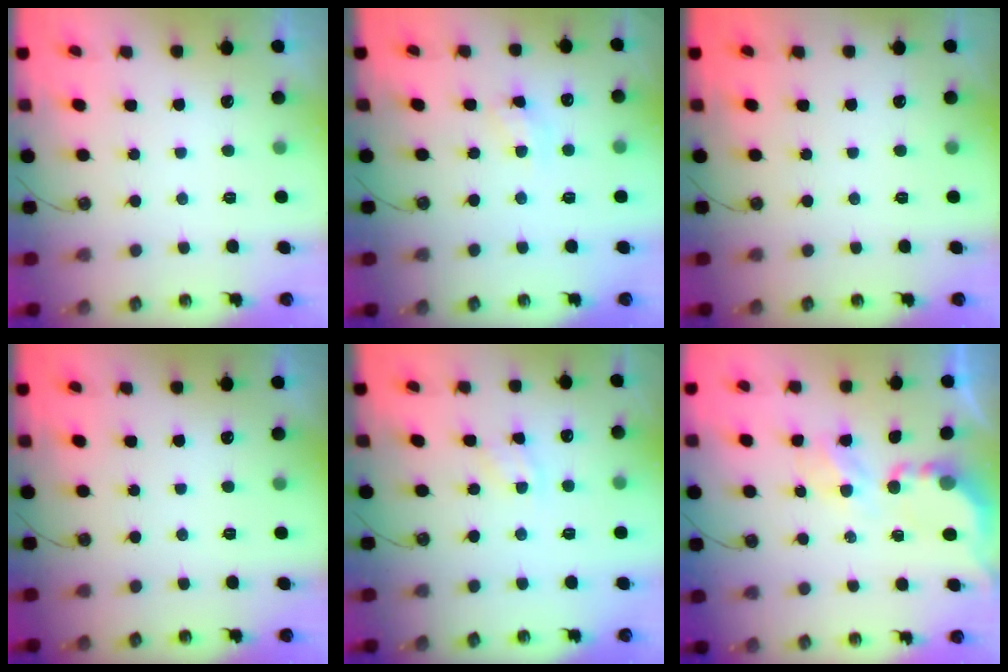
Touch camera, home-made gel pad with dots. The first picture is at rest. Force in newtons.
{"total": 5.4, "press": 5.4, "slide": 0.5}
{"total": 0.0}
{"total": 0.0}
{"total": 4.1, "press": 4.0, "slide": 0.5}
{"total": 5.2, "press": 5.2, "slide": 0.4}